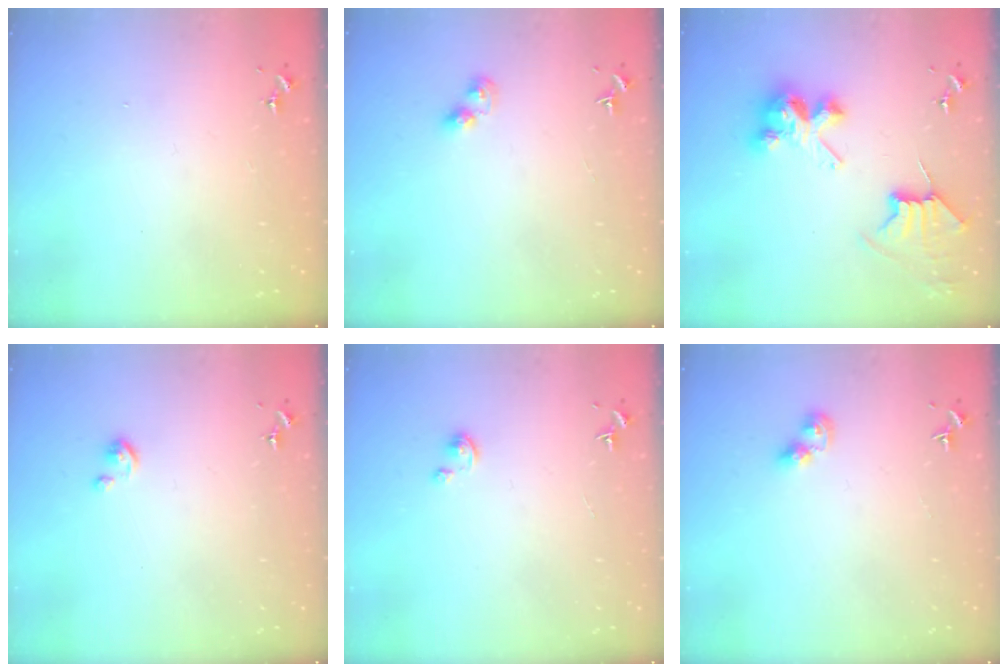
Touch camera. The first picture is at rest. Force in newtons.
{"total": 4.6, "press": 4.6, "slide": 0.2}
{"total": 8.5, "press": 8.5, "slide": 0.7}
{"total": 2.7, "press": 2.6, "slide": 0.3}
{"total": 2.7, "press": 2.7, "slide": 0.3}
{"total": 6.1, "press": 6.1, "slide": 0.6}